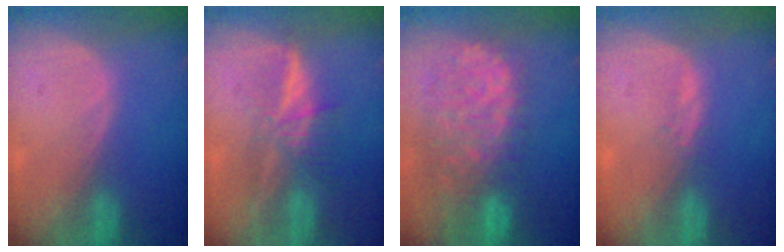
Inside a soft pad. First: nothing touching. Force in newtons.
{"total": 5.9, "press": 5.5, "slide": 1.9}
{"total": 12.3, "press": 10.1, "slide": 7.0}
{"total": 1.1, "press": 1.0, "slide": 0.5}